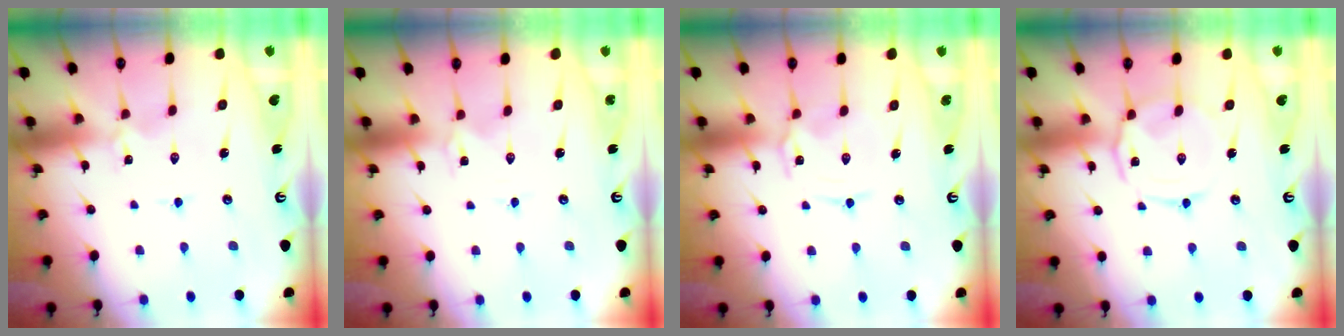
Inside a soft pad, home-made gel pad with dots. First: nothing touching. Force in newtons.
{"total": 0.0}
{"total": 1.7, "press": 1.7, "slide": 0.4}
{"total": 6.6, "press": 6.5, "slide": 0.6}